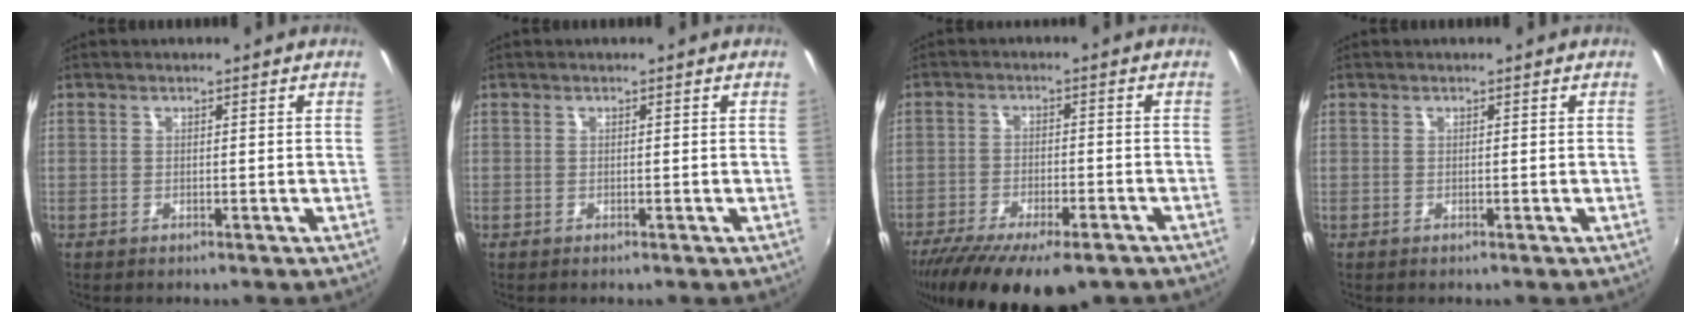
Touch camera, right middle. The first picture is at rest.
{"total": 0.0}
{"total": 17.5, "force": [-13.0, 5.3, 10.4], "torque": [-0.208, -0.057, -0.199]}
{"total": 0.0}